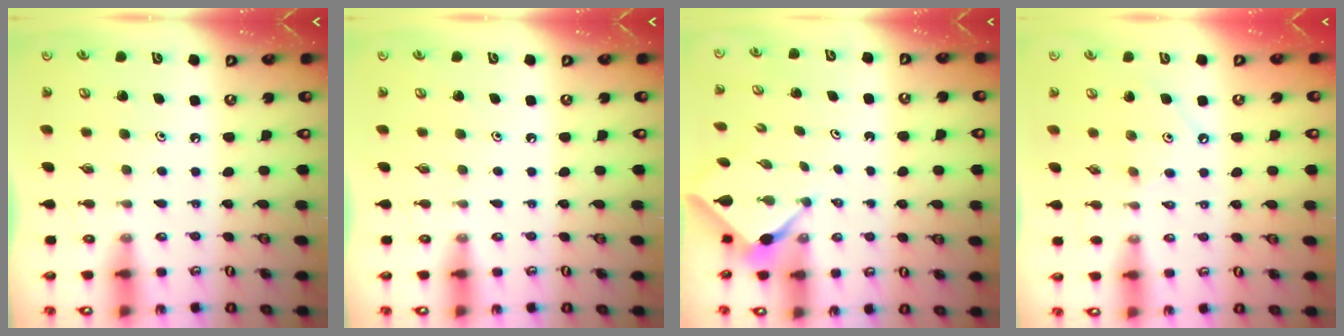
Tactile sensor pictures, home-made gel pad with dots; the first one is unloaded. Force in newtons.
{"total": 0.0}
{"total": 2.5, "press": 2.4, "slide": 0.3}
{"total": 2.4, "press": 2.3, "slide": 0.5}